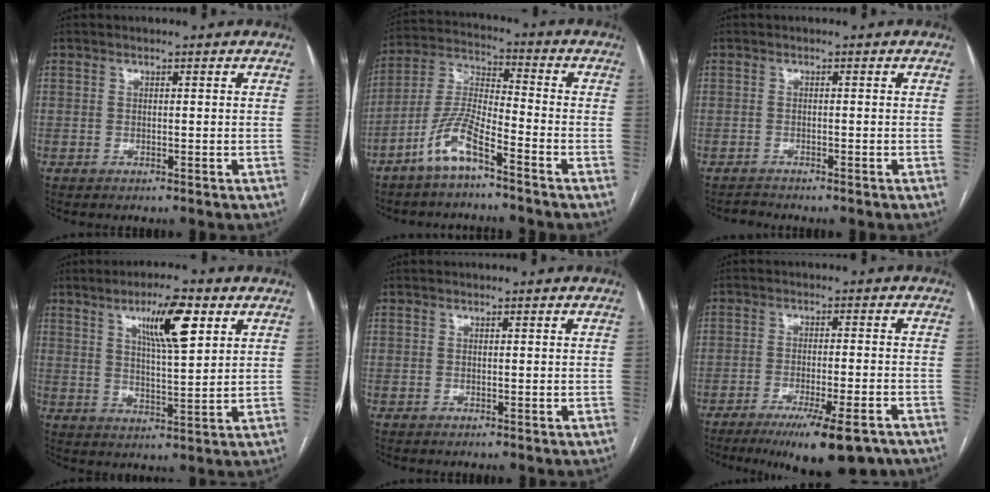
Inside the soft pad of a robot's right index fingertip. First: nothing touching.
{"total": 8.8, "force": [-5.7, 1.5, 6.6], "torque": [-0.151, -0.003, -0.118]}
{"total": 1.0, "force": [-1.0, -0.1, -0.2], "torque": [0.001, -0.006, -0.016]}
{"total": 9.6, "force": [4.6, 1.5, 8.2], "torque": [-0.141, 0.004, 0.077]}
{"total": 0.0}
{"total": 13.6, "force": [-10.0, 1.6, 9.1], "torque": [-0.111, -0.023, -0.149]}